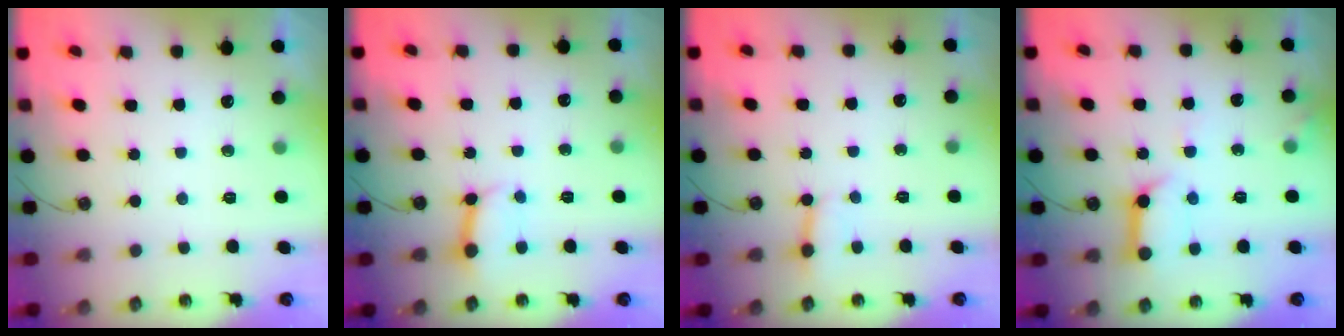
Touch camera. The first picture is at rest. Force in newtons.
{"total": 7.2, "press": 7.2, "slide": 0.8}
{"total": 3.7, "press": 3.6, "slide": 0.4}
{"total": 11.1, "press": 11.0, "slide": 1.3}